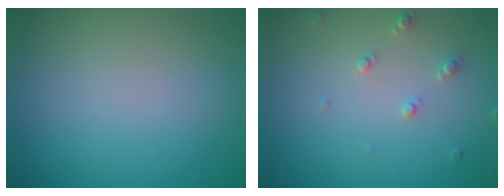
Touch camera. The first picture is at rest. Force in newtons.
{"total": 1.3, "press": 1.2, "slide": 0.3}